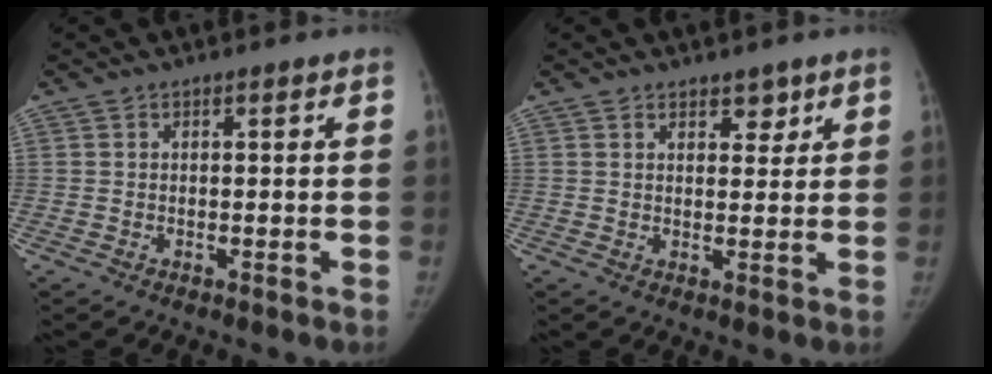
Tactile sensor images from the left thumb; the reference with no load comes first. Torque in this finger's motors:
{"motor_torque": [-0.09, 0.14, 0.16, 0.08, -0.03]}